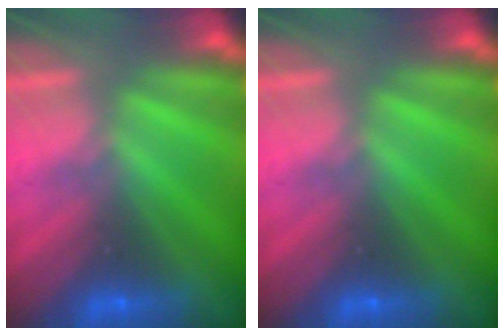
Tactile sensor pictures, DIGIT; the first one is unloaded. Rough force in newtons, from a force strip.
{"total": 0.0}